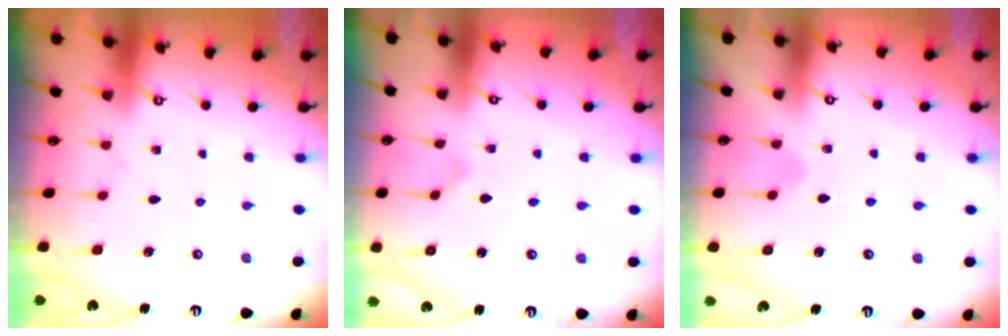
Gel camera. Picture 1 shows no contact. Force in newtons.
{"total": 0.0}
{"total": 2.5, "press": 2.5, "slide": 0.1}